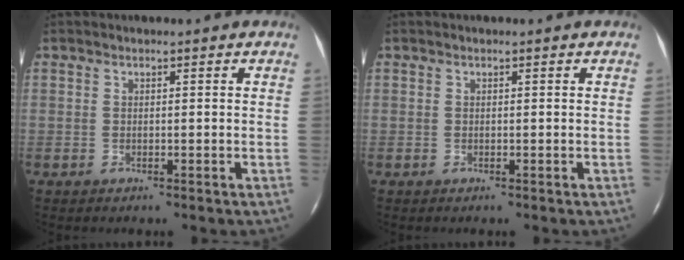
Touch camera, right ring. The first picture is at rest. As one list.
[{"total": 0.0}]